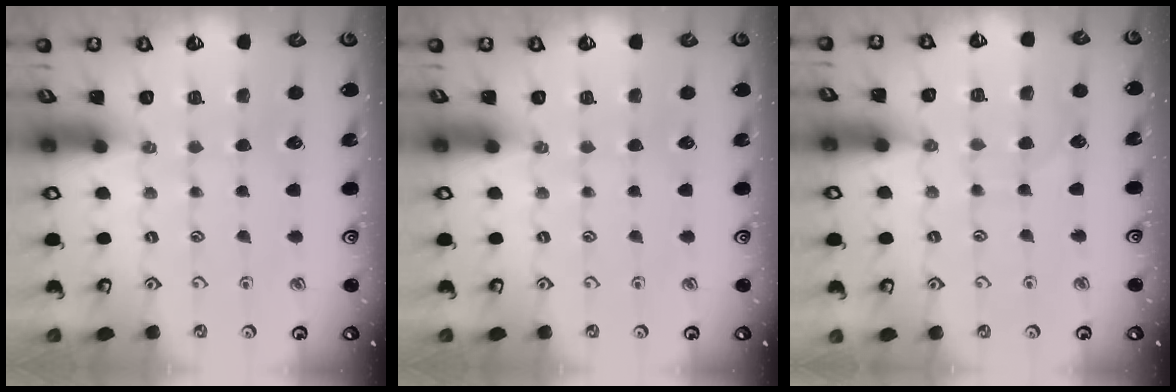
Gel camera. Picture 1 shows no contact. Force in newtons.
{"total": 0.0}
{"total": 4.8, "press": 4.8, "slide": 0.5}